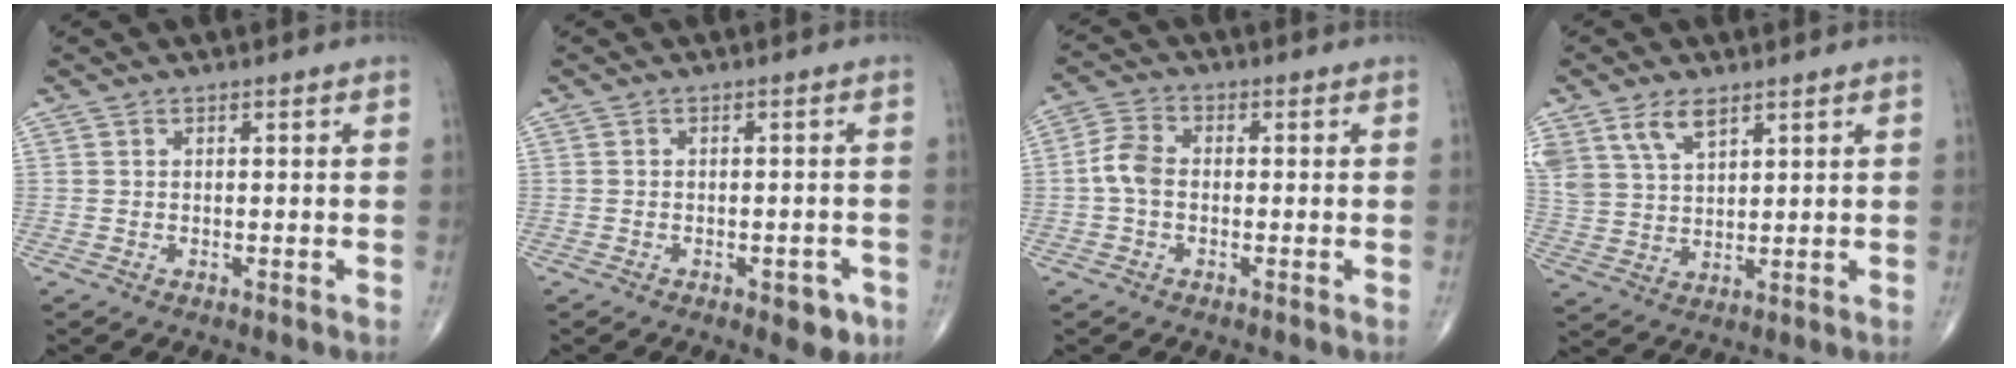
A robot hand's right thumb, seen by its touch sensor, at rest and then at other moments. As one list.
[{"total": 4.0, "force": [-2.0, 1.9, 2.9], "torque": [-0.019, 0.008, -0.021]}, {"total": 4.9, "force": [-0.6, 3.3, 3.6], "torque": [-0.073, 0.015, -0.022]}, {"total": 8.1, "force": [5.0, 4.2, 4.8], "torque": [-0.090, -0.014, 0.107]}]